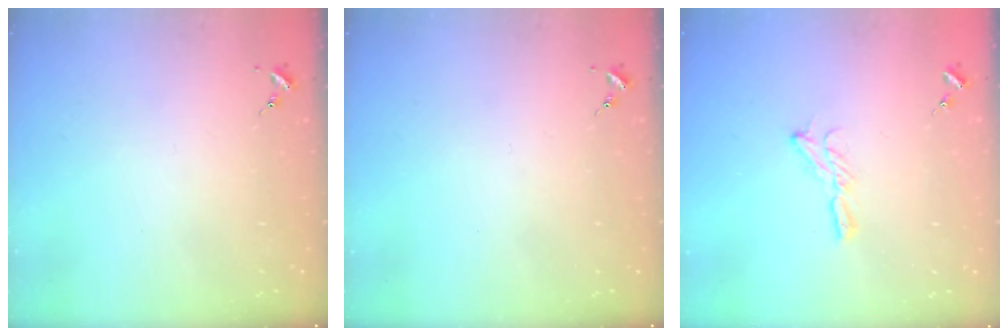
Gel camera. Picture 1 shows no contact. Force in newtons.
{"total": 0.0}
{"total": 6.4, "press": 6.4, "slide": 0.4}